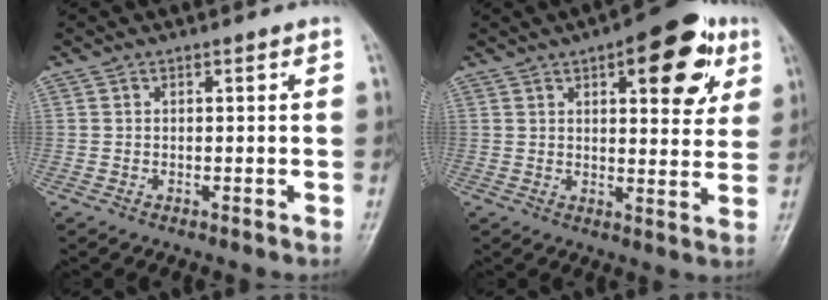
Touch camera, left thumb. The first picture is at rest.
{"total": 14.2, "force": [6.3, 5.9, 11.3], "torque": [-0.103, -0.014, 0.074]}